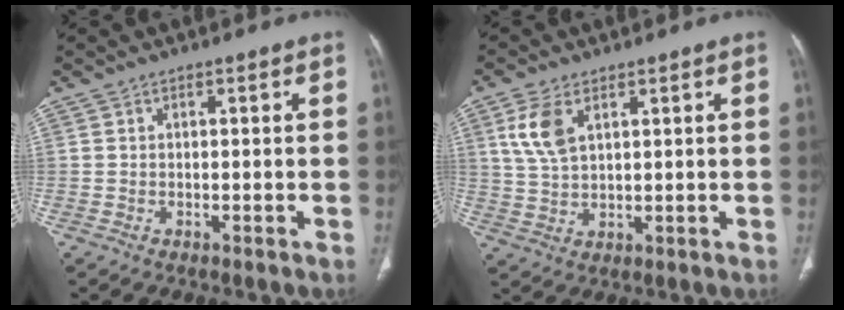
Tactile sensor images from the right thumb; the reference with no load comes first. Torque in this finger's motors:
{"motor_torque": [-0.25, 0.30, 0.03, -0.03, 0.04]}